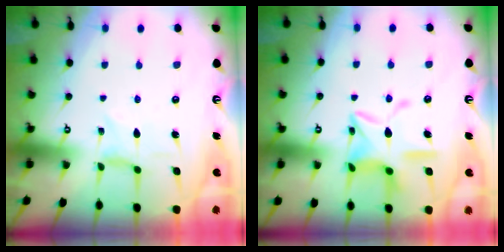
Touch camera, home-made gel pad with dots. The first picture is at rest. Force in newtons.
{"total": 12.1, "press": 12.1, "slide": 0.8}